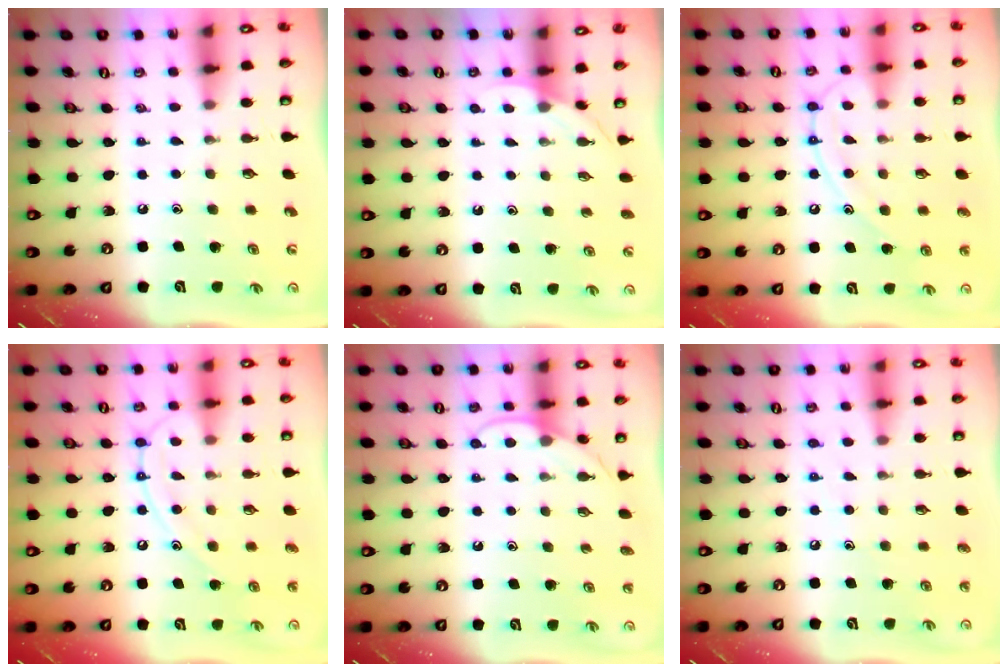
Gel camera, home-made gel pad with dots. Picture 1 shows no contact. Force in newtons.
{"total": 3.1, "press": 3.1, "slide": 0.3}
{"total": 12.3, "press": 12.2, "slide": 1.2}
{"total": 12.3, "press": 12.2, "slide": 1.2}
{"total": 6.6, "press": 6.6, "slide": 0.3}
{"total": 6.9, "press": 6.9, "slide": 0.7}